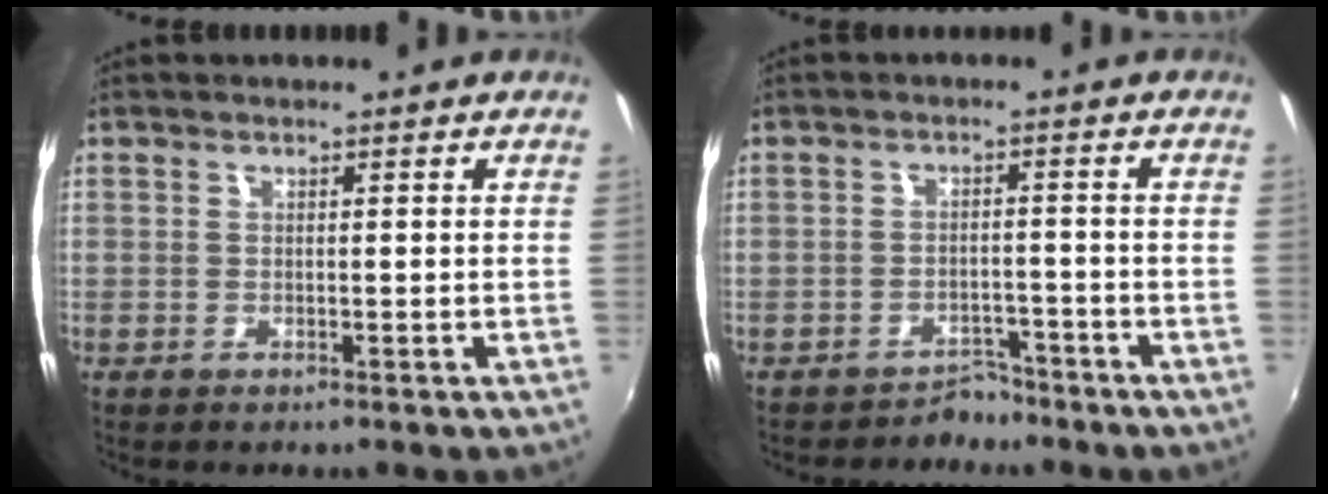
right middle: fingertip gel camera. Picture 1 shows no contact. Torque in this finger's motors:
{"motor_torque": [-0.33, -0.29, -0.04, -0.07]}